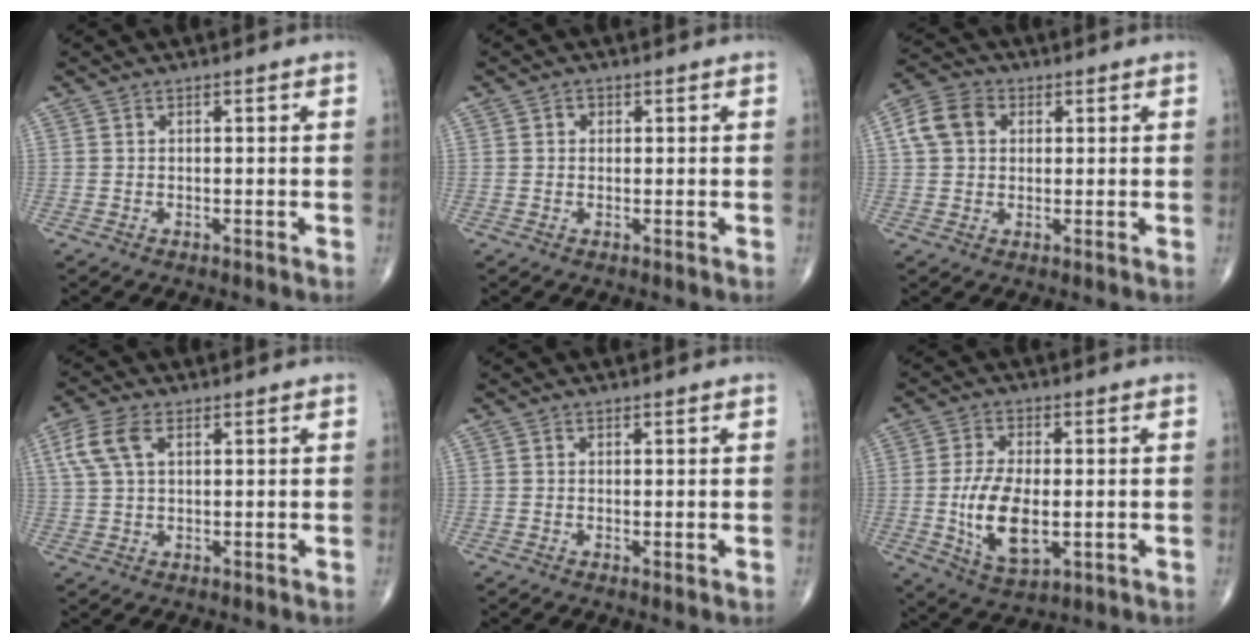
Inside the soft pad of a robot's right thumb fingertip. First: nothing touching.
{"total": 1.2, "force": [0.3, 1.1, 0.4], "torque": [0.000, 0.002, 0.001]}
{"total": 7.4, "force": [1.8, 5.7, 4.3], "torque": [-0.077, 0.013, 0.026]}
{"total": 6.5, "force": [2.4, 3.5, 5.0], "torque": [-0.119, 0.012, 0.049]}
{"total": 0.5, "force": [0.1, 0.2, 0.5], "torque": [-0.012, -0.004, 0.000]}
{"total": 11.7, "force": [-1.4, 5.9, 10.0], "torque": [-0.187, -0.011, -0.018]}